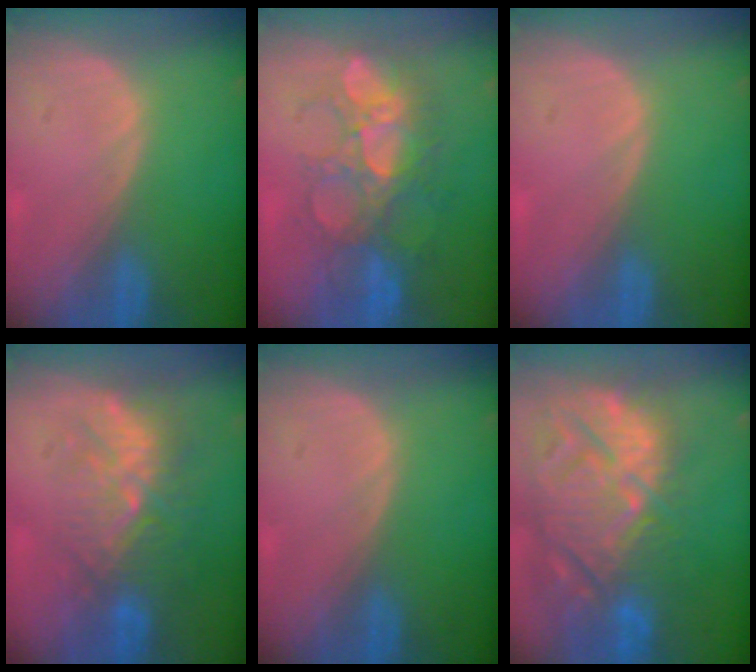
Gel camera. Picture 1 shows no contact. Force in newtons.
{"total": 9.1, "press": 9.0, "slide": 1.8}
{"total": 0.0}
{"total": 9.2, "press": 8.6, "slide": 3.4}
{"total": 0.0}
{"total": 15.2, "press": 13.0, "slide": 7.8}